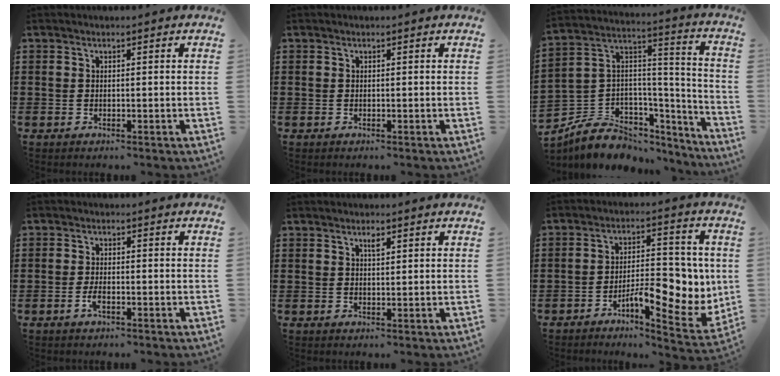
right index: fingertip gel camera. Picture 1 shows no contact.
{"total": 0.0}
{"total": 7.4, "force": [-4.9, 5.4, 1.4], "torque": [-0.038, 0.003, -0.086]}
{"total": 2.0, "force": [-1.0, 0.7, 1.7], "torque": [-0.046, -0.006, -0.022]}
{"total": 1.4, "force": [0.7, 0.4, 1.1], "torque": [-0.015, 0.001, 0.010]}
{"total": 10.4, "force": [-2.2, 4.7, 9.1], "torque": [-0.110, -0.007, -0.036]}